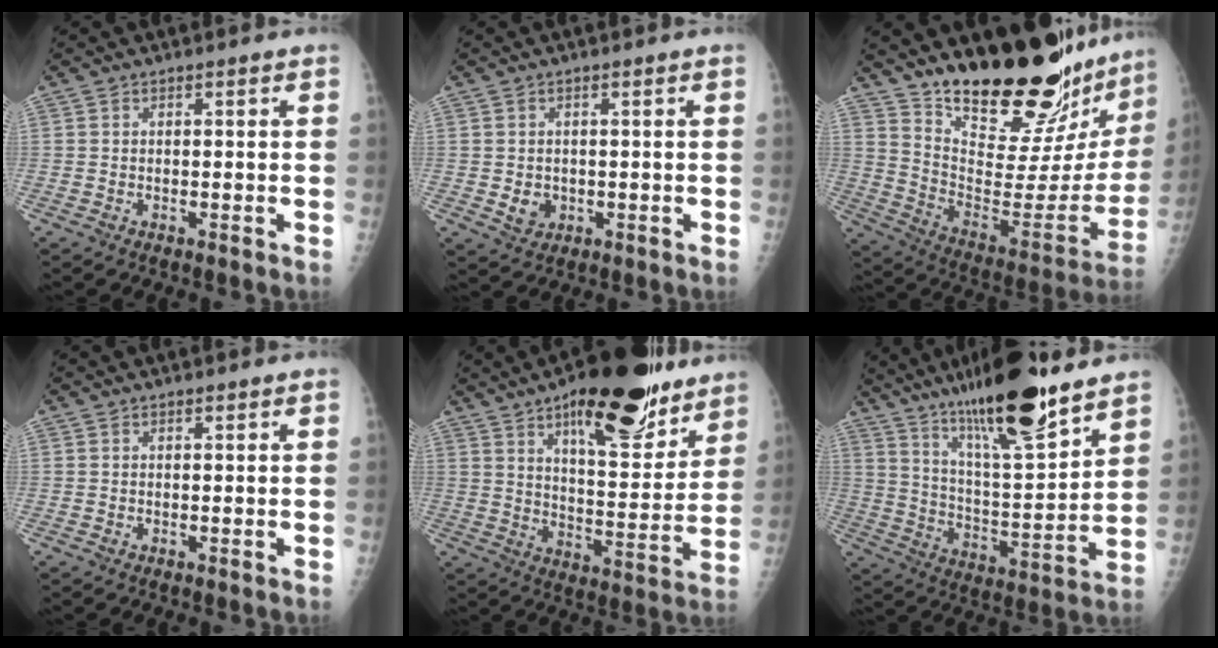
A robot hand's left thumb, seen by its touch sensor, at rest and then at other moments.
{"total": 3.1, "force": [-0.2, 2.7, 1.5], "torque": [-0.014, -0.002, 0.006]}
{"total": 28.8, "force": [24.1, 7.5, 13.9], "torque": [-0.182, -0.173, 0.353]}
{"total": 0.0}
{"total": 22.2, "force": [13.9, 8.2, 15.2], "torque": [-0.174, -0.063, 0.211]}
{"total": 21.0, "force": [14.9, 3.8, 14.3], "torque": [-0.223, -0.073, 0.255]}